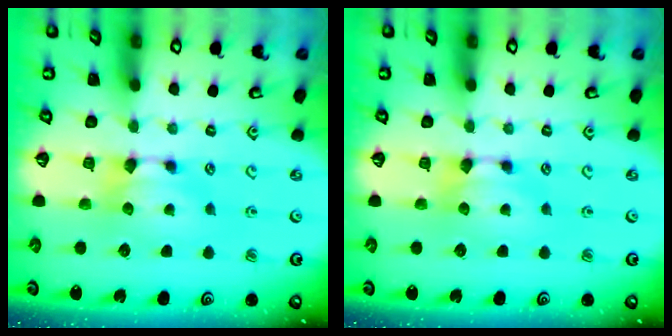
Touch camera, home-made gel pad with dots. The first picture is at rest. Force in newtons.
{"total": 0.0}